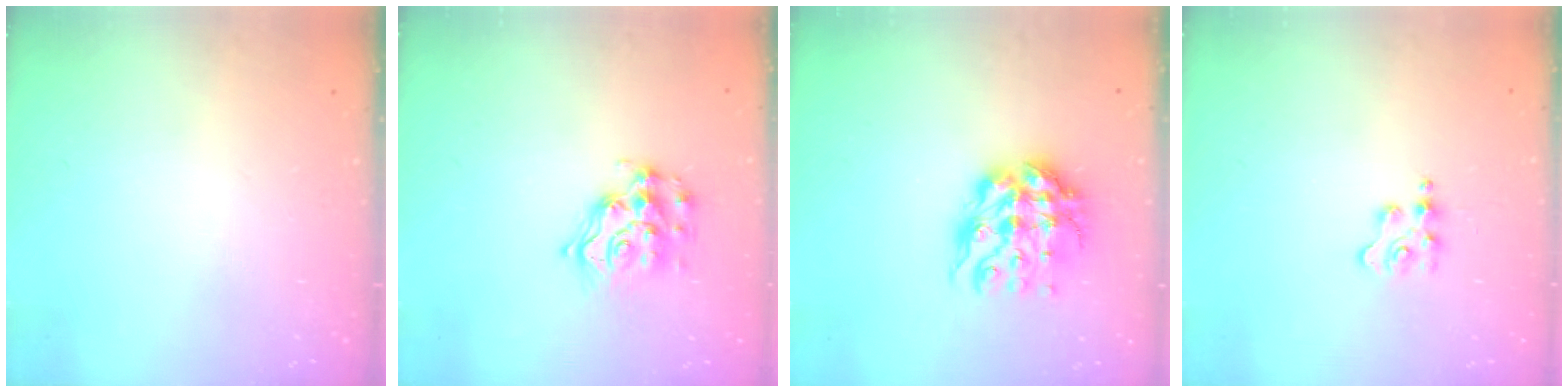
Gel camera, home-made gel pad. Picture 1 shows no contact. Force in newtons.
{"total": 12.7, "press": 12.7, "slide": 0.8}
{"total": 10.9, "press": 10.8, "slide": 1.4}
{"total": 2.7, "press": 2.7, "slide": 0.5}